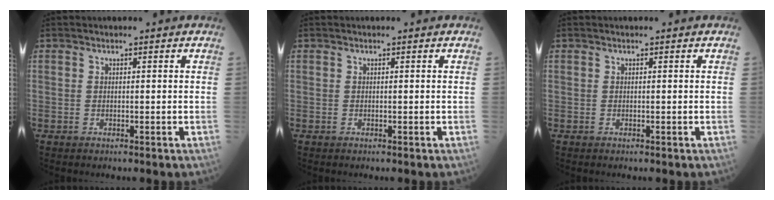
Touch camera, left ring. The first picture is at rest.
{"total": 0.0}
{"total": 0.0}